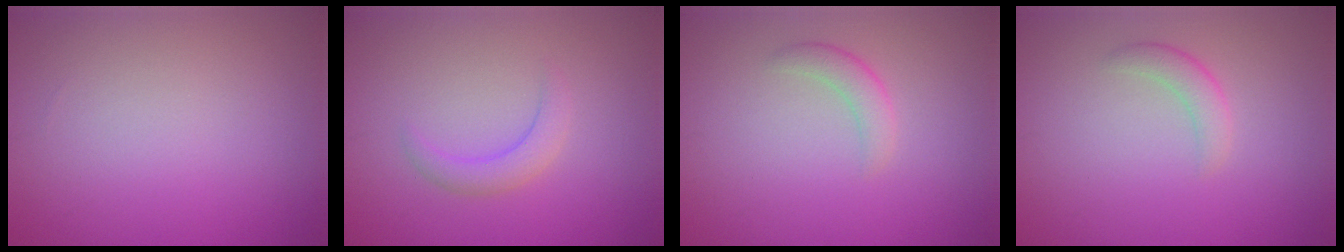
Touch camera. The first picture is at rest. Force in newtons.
{"total": 2.0, "press": 2.0, "slide": 0.3}
{"total": 1.7, "press": 1.7, "slide": 0.1}
{"total": 1.7, "press": 1.7, "slide": 0.1}